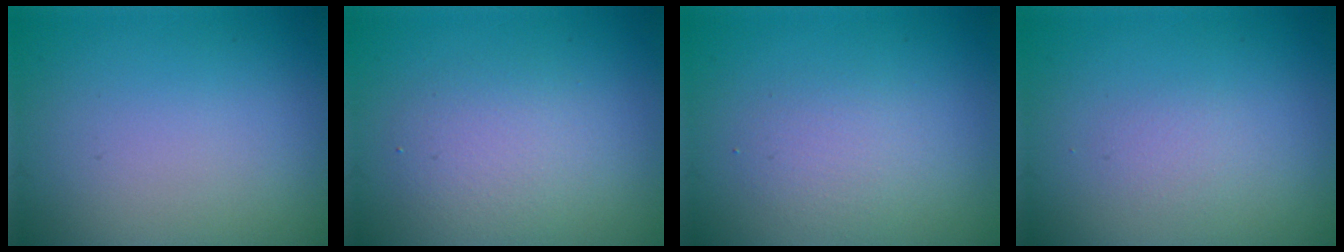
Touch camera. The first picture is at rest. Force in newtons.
{"total": 2.9, "press": 2.9, "slide": 0.4}
{"total": 1.9, "press": 1.9, "slide": 0.1}
{"total": 0.9, "press": 0.9, "slide": 0.1}